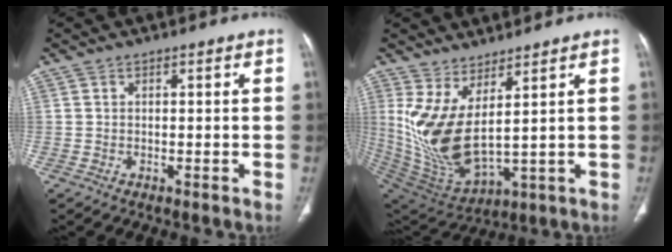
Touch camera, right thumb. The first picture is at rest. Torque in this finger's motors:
{"motor_torque": [-0.83, 2.28, 1.69, 0.58, 0.53]}